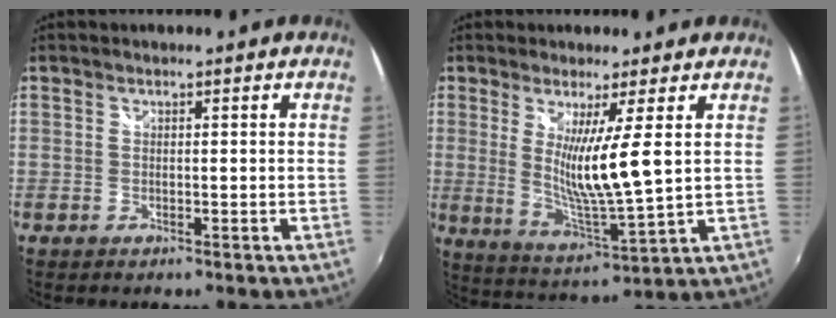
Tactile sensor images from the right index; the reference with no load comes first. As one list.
[{"total": 9.9, "force": [2.3, -0.8, 9.6], "torque": [-0.169, -0.031, 0.047]}]